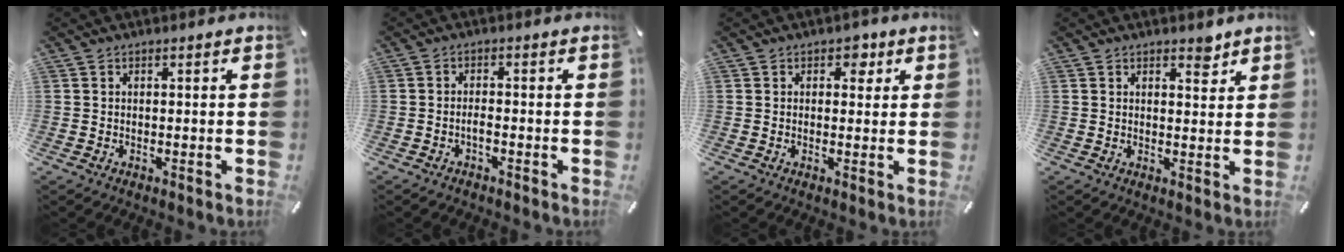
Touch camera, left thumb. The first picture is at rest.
{"total": 1.9, "force": [-1.2, 0.6, 1.3], "torque": [-0.025, 0.003, -0.021]}
{"total": 3.4, "force": [1.5, 2.4, 2.0], "torque": [-0.004, -0.008, 0.016]}
{"total": 3.4, "force": [2.5, 1.8, 1.5], "torque": [-0.002, -0.018, 0.038]}